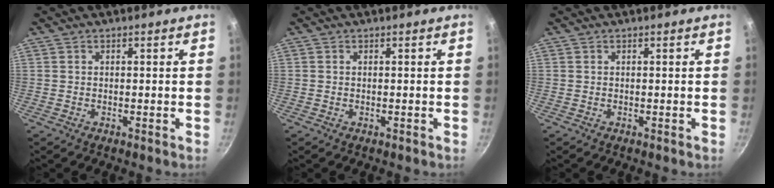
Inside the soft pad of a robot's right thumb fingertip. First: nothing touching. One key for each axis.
{"total": 0.0}
{"total": 0.0}